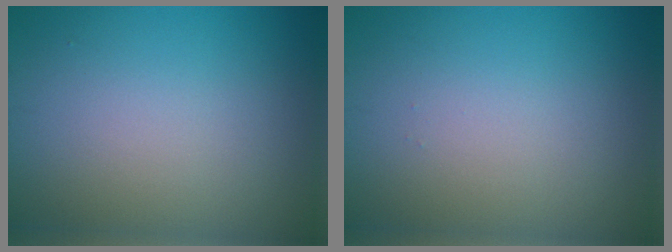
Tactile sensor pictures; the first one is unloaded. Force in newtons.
{"total": 0.0}